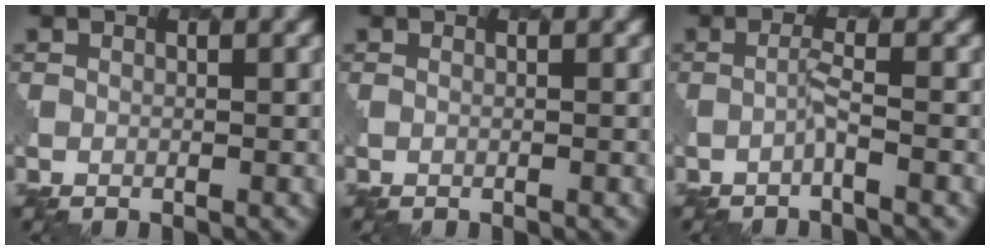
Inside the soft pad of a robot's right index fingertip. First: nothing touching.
{"total": 0.0}
{"total": 1.1, "force": [-0.4, -0.2, 1.0], "torque": [-0.021, 0.008, -0.013]}